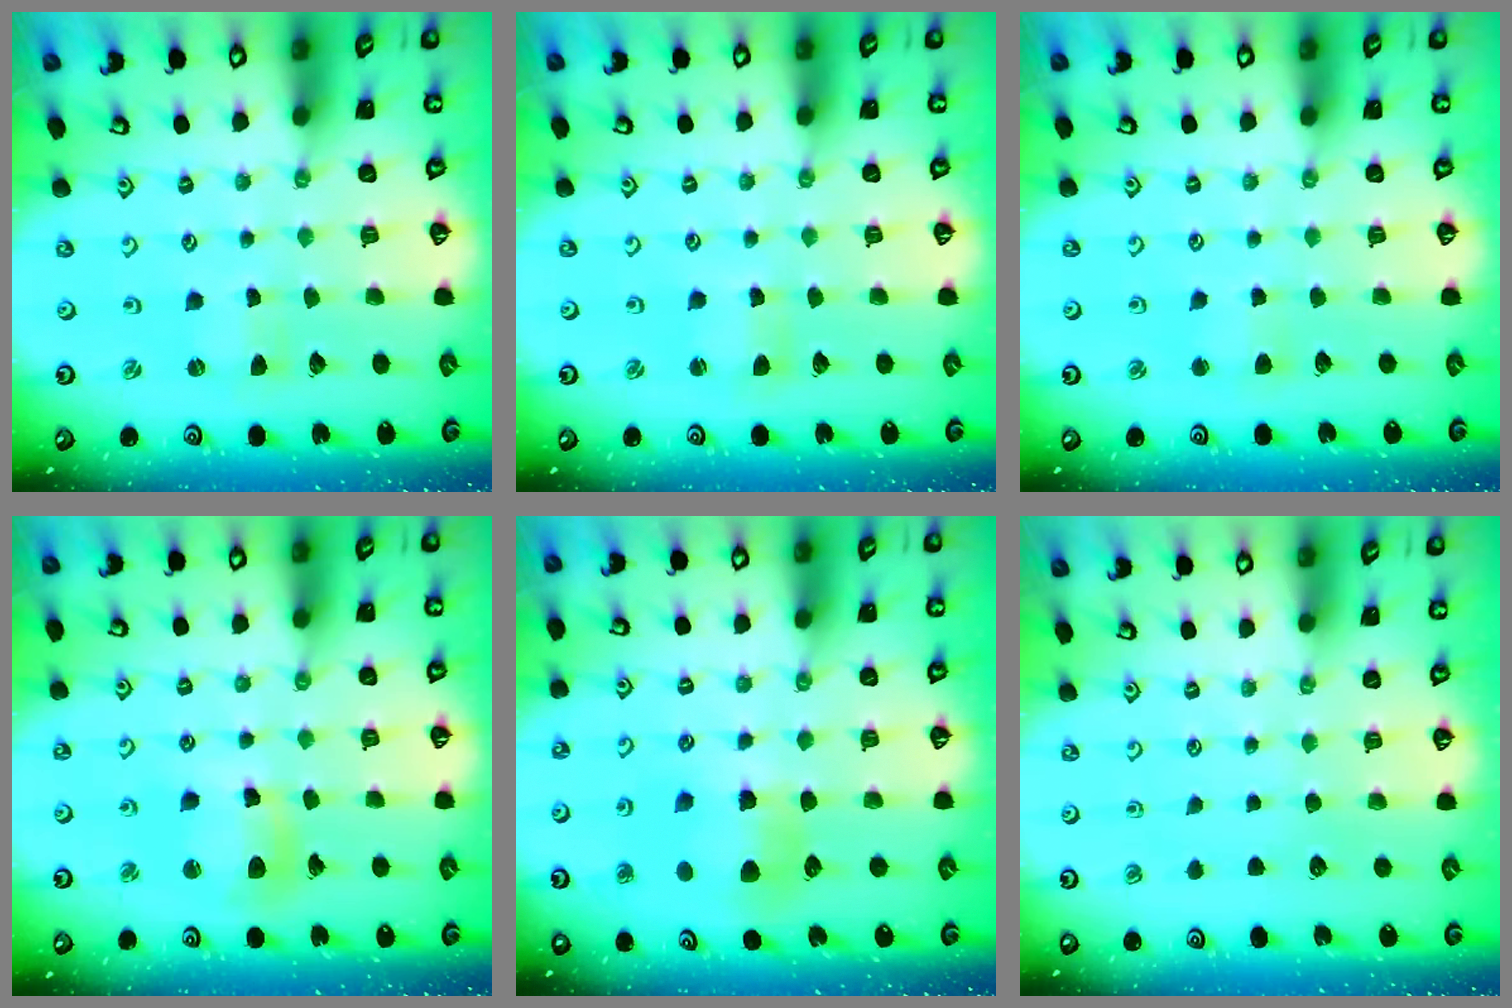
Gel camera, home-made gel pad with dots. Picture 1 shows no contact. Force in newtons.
{"total": 2.9, "press": 2.9, "slide": 0.3}
{"total": 3.5, "press": 3.5, "slide": 0.3}
{"total": 11.1, "press": 11.0, "slide": 1.2}
{"total": 8.0, "press": 8.0, "slide": 0.9}
{"total": 0.0}